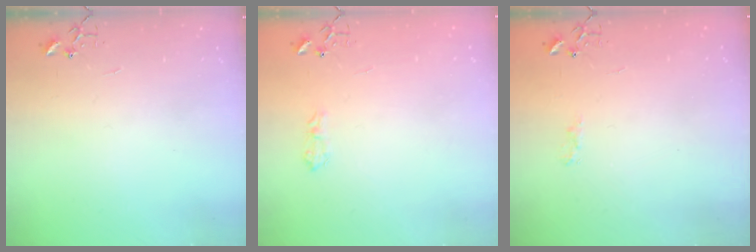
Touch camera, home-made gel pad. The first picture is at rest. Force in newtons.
{"total": 7.0, "press": 6.9, "slide": 0.9}
{"total": 5.6, "press": 5.6, "slide": 0.6}